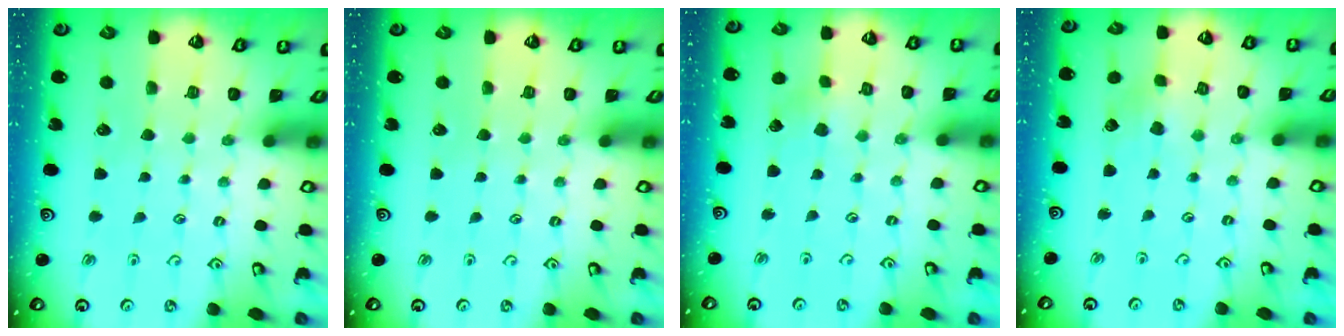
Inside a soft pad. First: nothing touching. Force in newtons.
{"total": 0.0}
{"total": 2.7, "press": 2.7, "slide": 0.2}
{"total": 1.9, "press": 1.9, "slide": 0.3}